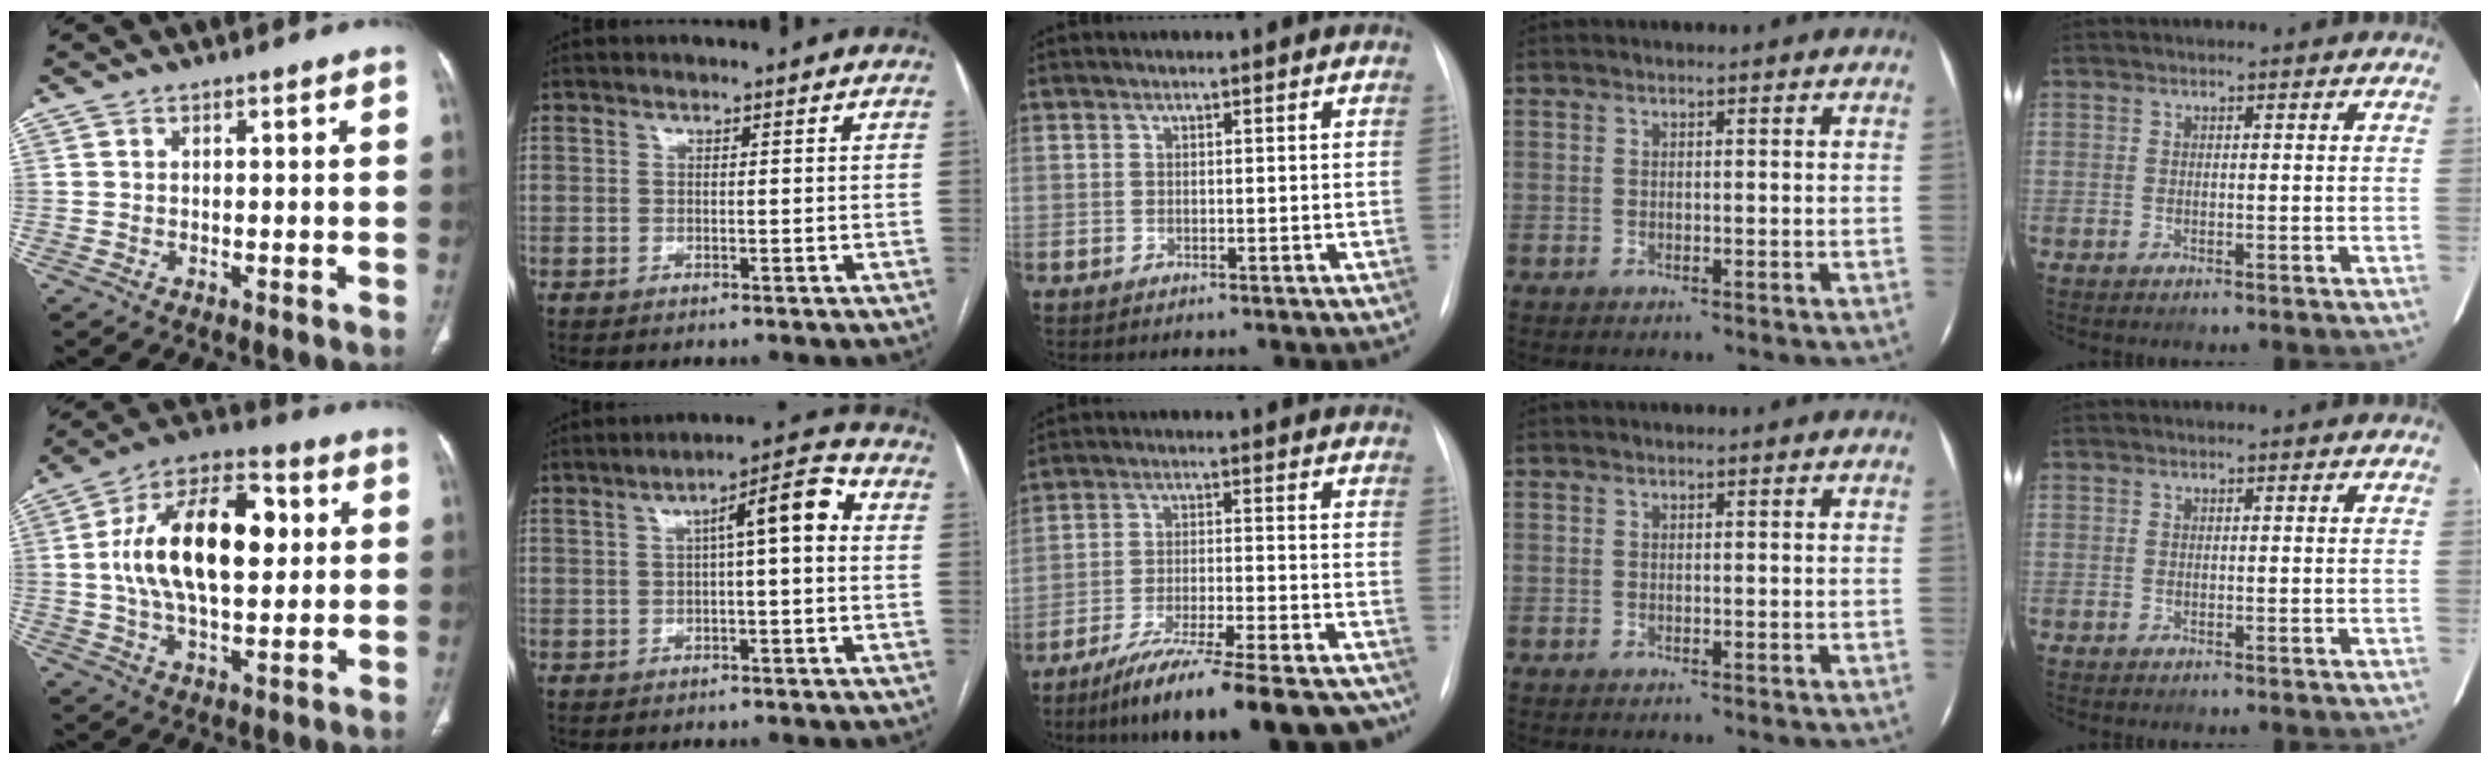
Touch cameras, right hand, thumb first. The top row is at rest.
{"thumb": {"total": 20.9, "force": [2.9, 10.9, 17.6], "torque": [-0.286, 0.019, 0.045]}, "index": {"total": 7.2, "force": [1.0, 1.1, 7.0], "torque": [-0.104, 0.029, 0.010]}, "middle": {"total": 19.2, "force": [-16.1, 2.0, 10.3], "torque": [-0.117, -0.008, -0.241]}}